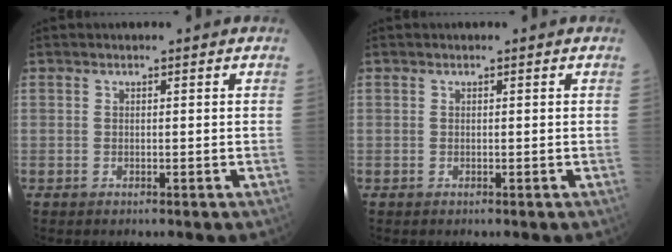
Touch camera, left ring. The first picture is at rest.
{"total": 0.0}